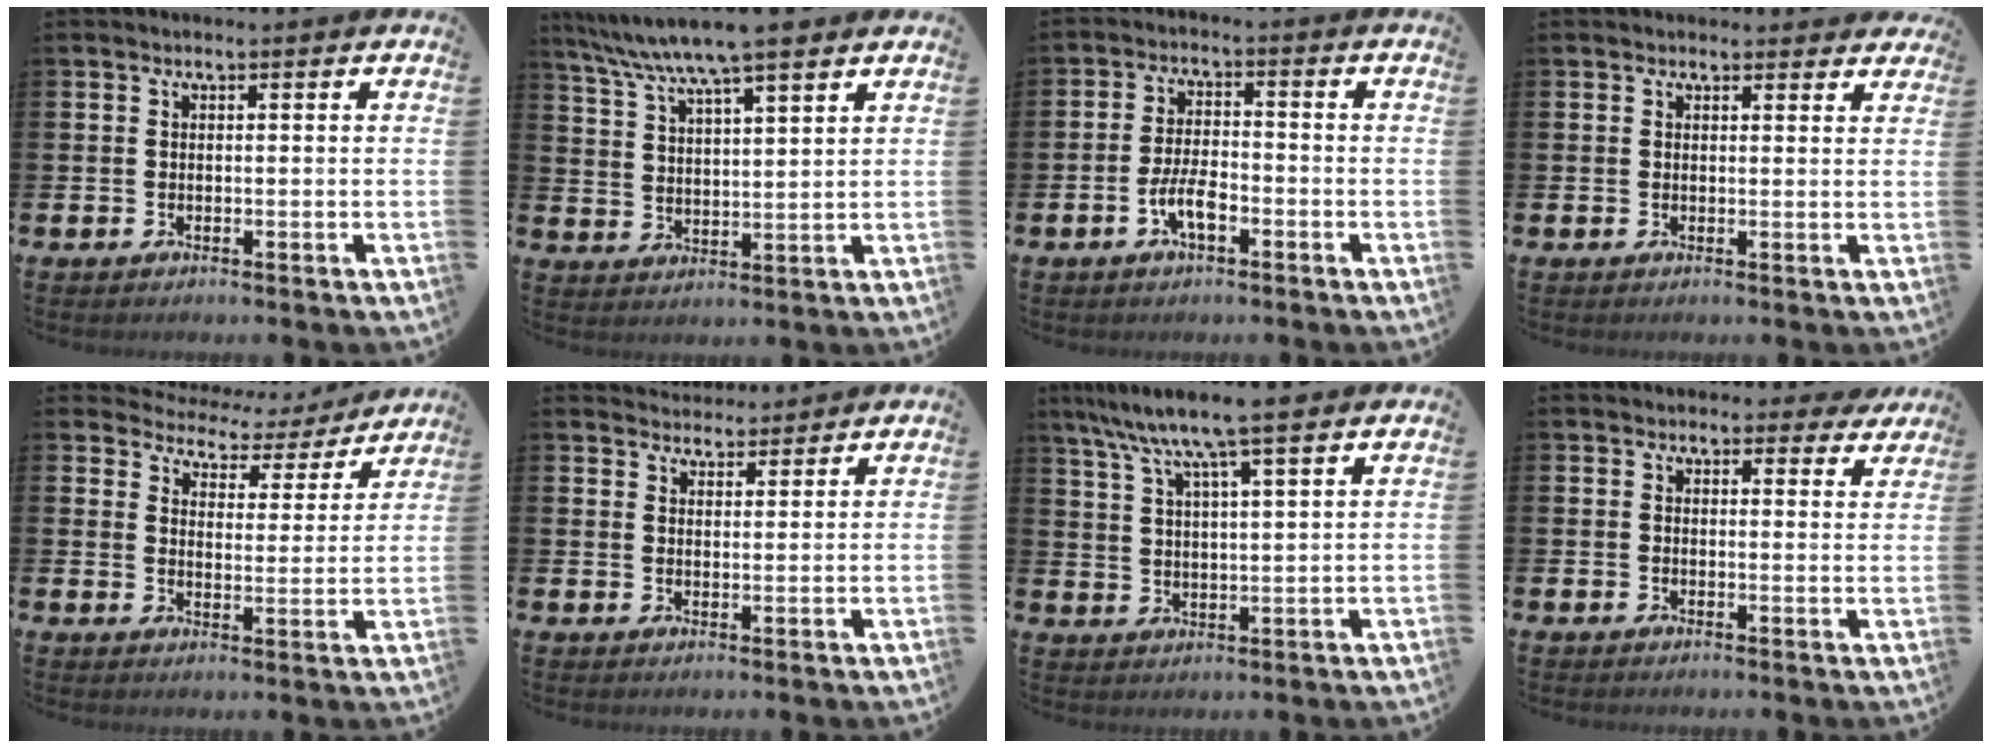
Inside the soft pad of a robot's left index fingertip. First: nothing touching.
{"total": 8.4, "force": [7.5, 0.4, 3.9], "torque": [-0.098, -0.028, 0.134]}
{"total": 4.4, "force": [-1.8, 1.7, 3.7], "torque": [-0.080, 0.003, -0.036]}
{"total": 1.5, "force": [1.4, 0.6, 0.0], "torque": [0.006, -0.002, 0.023]}
{"total": 4.5, "force": [4.1, 1.8, 0.3], "torque": [-0.030, -0.040, 0.065]}
{"total": 3.5, "force": [3.4, 0.8, -0.3], "torque": [-0.004, -0.017, 0.063]}
{"total": 8.4, "force": [7.1, 0.3, 4.5], "torque": [-0.100, -0.028, 0.123]}
{"total": 2.5, "force": [2.3, 1.0, 0.4], "torque": [0.003, -0.011, 0.038]}